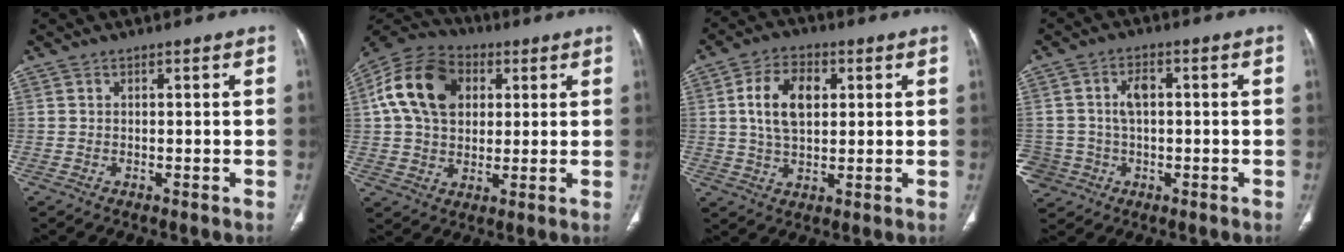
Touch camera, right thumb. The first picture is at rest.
{"total": 16.5, "force": [3.9, 12.0, 10.6], "torque": [-0.180, 0.012, 0.062]}
{"total": 9.8, "force": [2.2, 6.1, 7.4], "torque": [-0.122, 0.003, 0.041]}
{"total": 8.2, "force": [-1.1, 7.6, 3.1], "torque": [-0.051, 0.020, -0.009]}